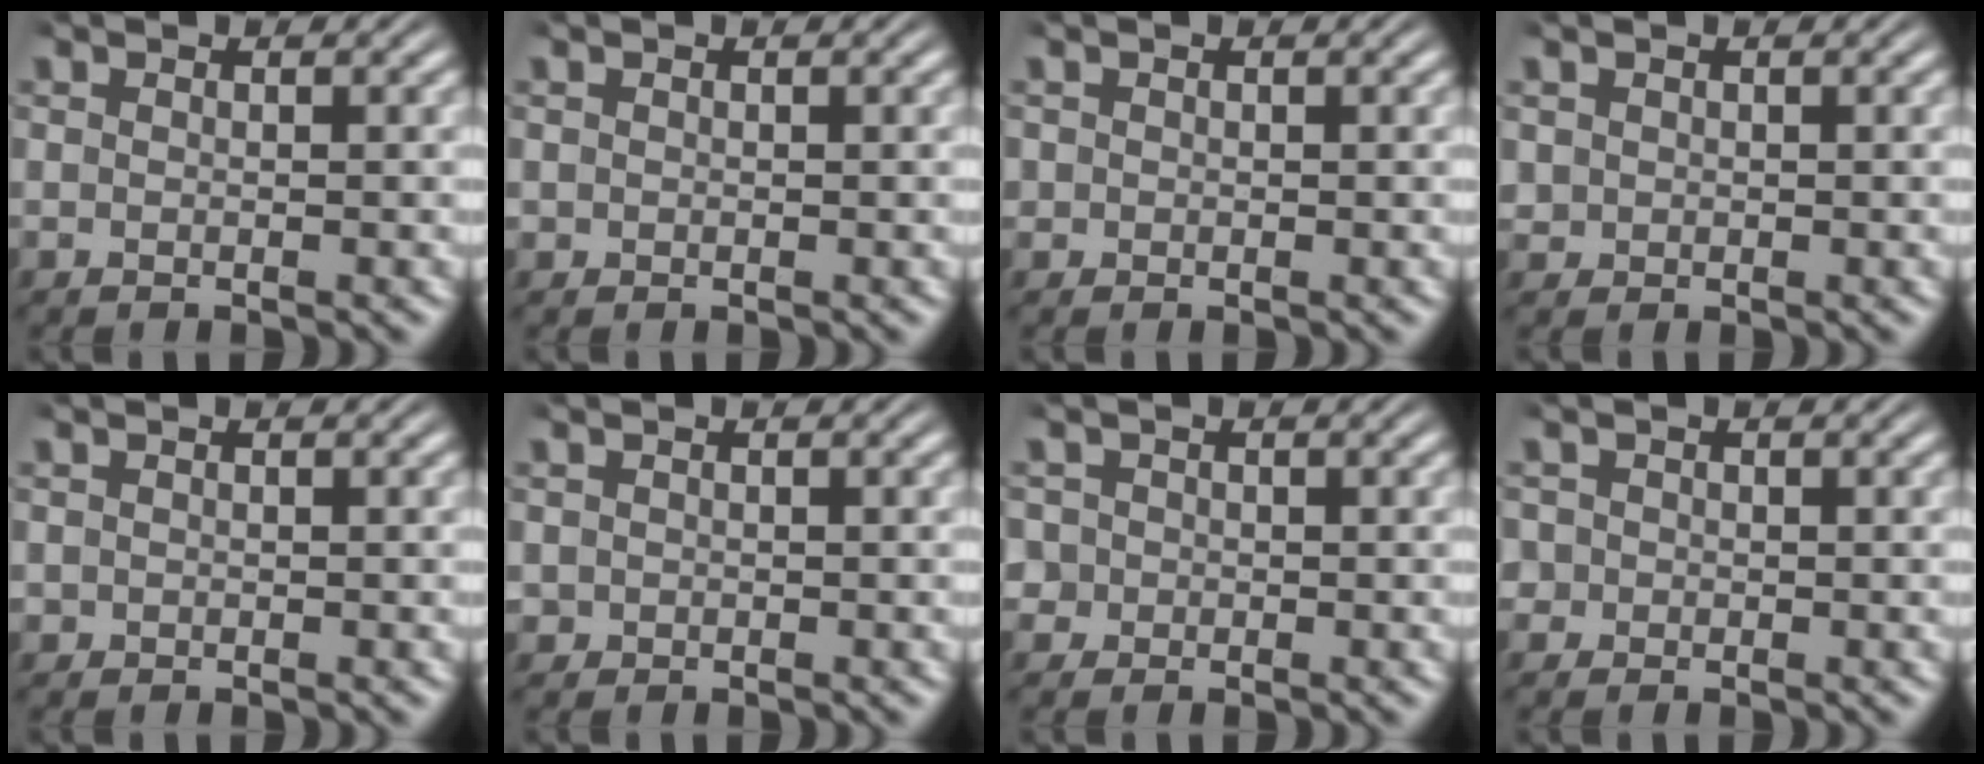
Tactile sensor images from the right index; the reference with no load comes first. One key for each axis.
{"total": 0.8, "fx": 0.0, "fy": 0.7, "fz": 0.4, "tx": -0.007, "ty": -0.007, "tz": 0.002}
{"total": 1.1, "fx": 0.0, "fy": 1.0, "fz": 0.5, "tx": -0.007, "ty": -0.007, "tz": 0.001}
{"total": 1.8, "fx": 0.1, "fy": 1.7, "fz": 0.8, "tx": -0.020, "ty": -0.009, "tz": 0.006}
{"total": 1.3, "fx": -0.1, "fy": 1.1, "fz": 0.5, "tx": -0.013, "ty": -0.010, "tz": 0.003}
{"total": 2.2, "fx": -0.3, "fy": 2.1, "fz": 0.8, "tx": -0.023, "ty": -0.016, "tz": 0.000}
{"total": 3.2, "fx": -0.8, "fy": 3.0, "fz": 0.9, "tx": -0.019, "ty": -0.018, "tz": -0.012}
{"total": 2.4, "fx": -0.7, "fy": 2.2, "fz": 0.6, "tx": -0.012, "ty": -0.016, "tz": -0.009}